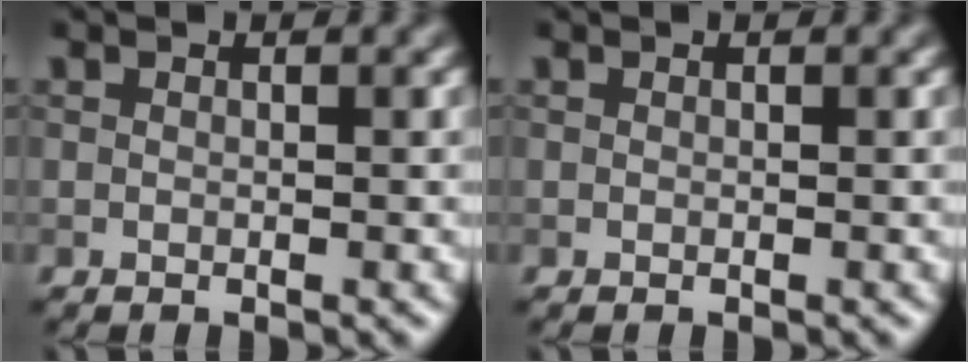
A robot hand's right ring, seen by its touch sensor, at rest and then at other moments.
{"total": 0.0}